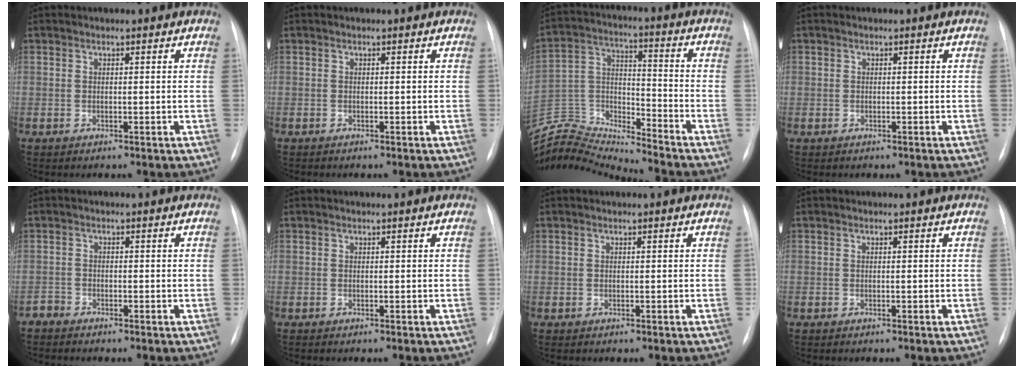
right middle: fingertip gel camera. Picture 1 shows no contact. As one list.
[{"total": 0.0}, {"total": 15.9, "force": [-15.8, -0.3, 1.4], "torque": [-0.033, 0.043, -0.287]}, {"total": 0.9, "force": [-0.3, 0.9, -0.2], "torque": [0.002, 0.006, -0.006]}, {"total": 1.3, "force": [-1.2, 0.3, -0.4], "torque": [0.011, -0.003, -0.026]}, {"total": 0.0}, {"total": 0.0}, {"total": 0.0}]